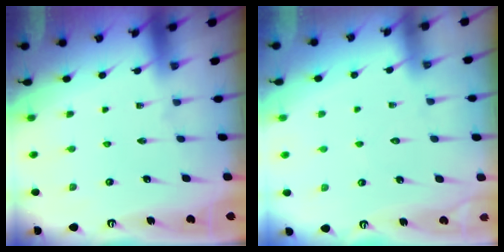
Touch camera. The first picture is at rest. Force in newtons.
{"total": 4.9, "press": 4.9, "slide": 0.6}